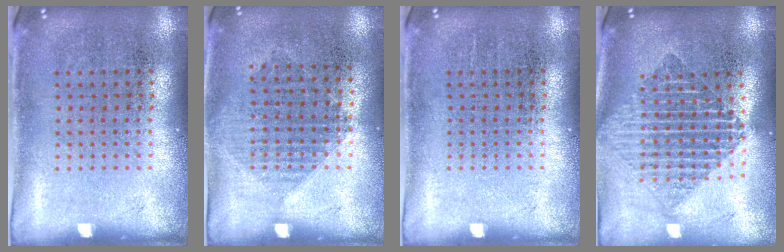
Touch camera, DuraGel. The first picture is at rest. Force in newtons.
{"total": 1.0, "press": 0.9, "slide": 0.4}
{"total": 0.0}
{"total": 1.9, "press": 1.6, "slide": 1.0}